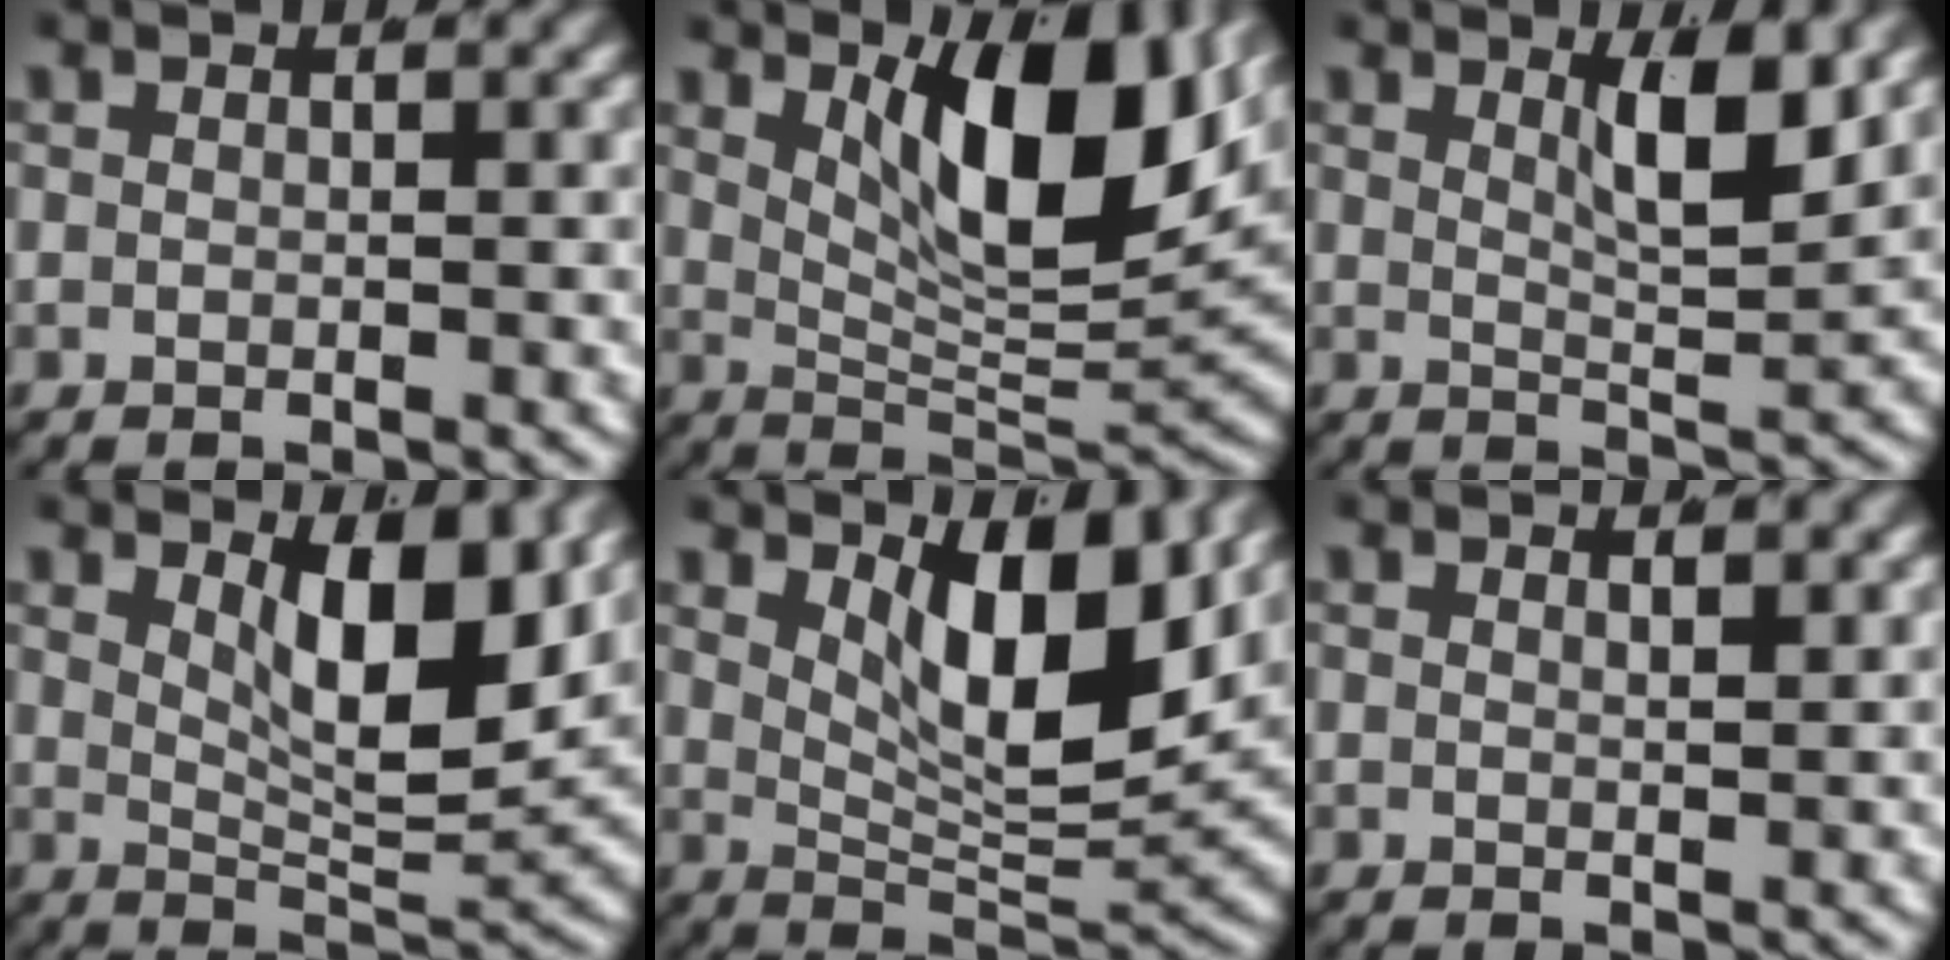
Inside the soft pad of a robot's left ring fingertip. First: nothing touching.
{"total": 11.3, "force": [4.4, 4.1, 9.6], "torque": [-0.147, -0.008, 0.075]}
{"total": 4.1, "force": [2.3, 0.4, 3.3], "torque": [-0.059, -0.021, 0.048]}
{"total": 7.5, "force": [3.4, 2.0, 6.4], "torque": [-0.095, -0.021, 0.064]}
{"total": 9.3, "force": [4.2, 3.1, 7.6], "torque": [-0.123, -0.015, 0.071]}
{"total": 0.9, "force": [0.7, -0.5, 0.3], "torque": [-0.001, -0.008, 0.017]}